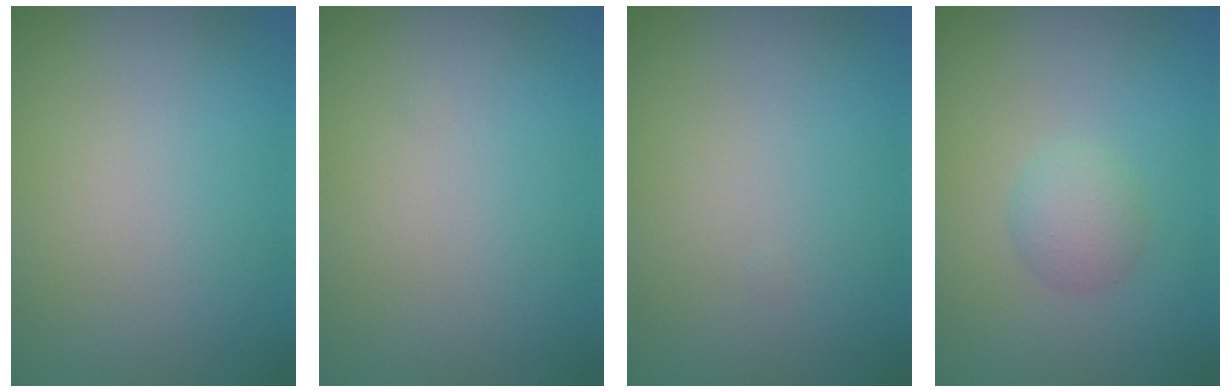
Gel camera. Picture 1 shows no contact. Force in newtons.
{"total": 0.0}
{"total": 0.0}
{"total": 2.1, "press": 2.1, "slide": 0.1}